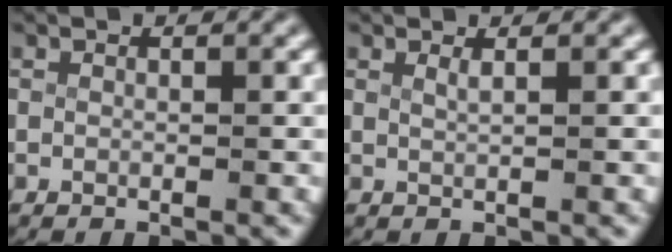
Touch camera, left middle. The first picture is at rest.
{"total": 0.7, "force": [0.4, -0.4, 0.5], "torque": [-0.014, -0.008, 0.014]}